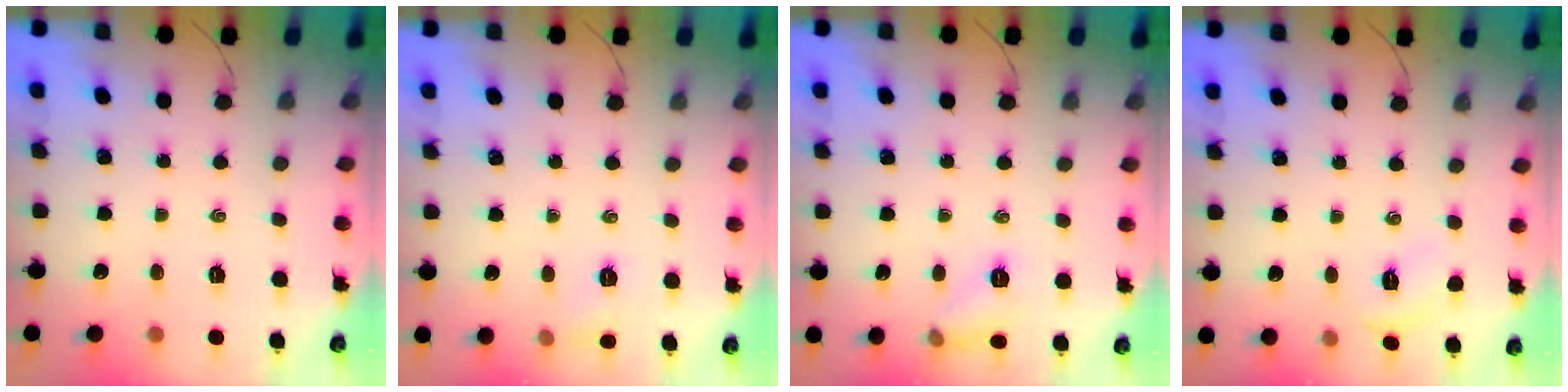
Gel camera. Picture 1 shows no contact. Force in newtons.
{"total": 5.9, "press": 5.7, "slide": 1.7}
{"total": 7.2, "press": 6.9, "slide": 2.0}
{"total": 3.6, "press": 3.5, "slide": 1.0}